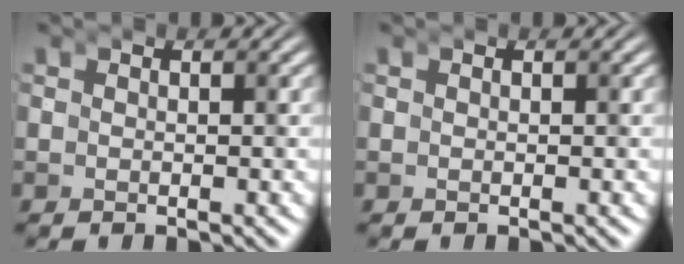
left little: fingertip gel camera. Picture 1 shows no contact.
{"total": 0.0}